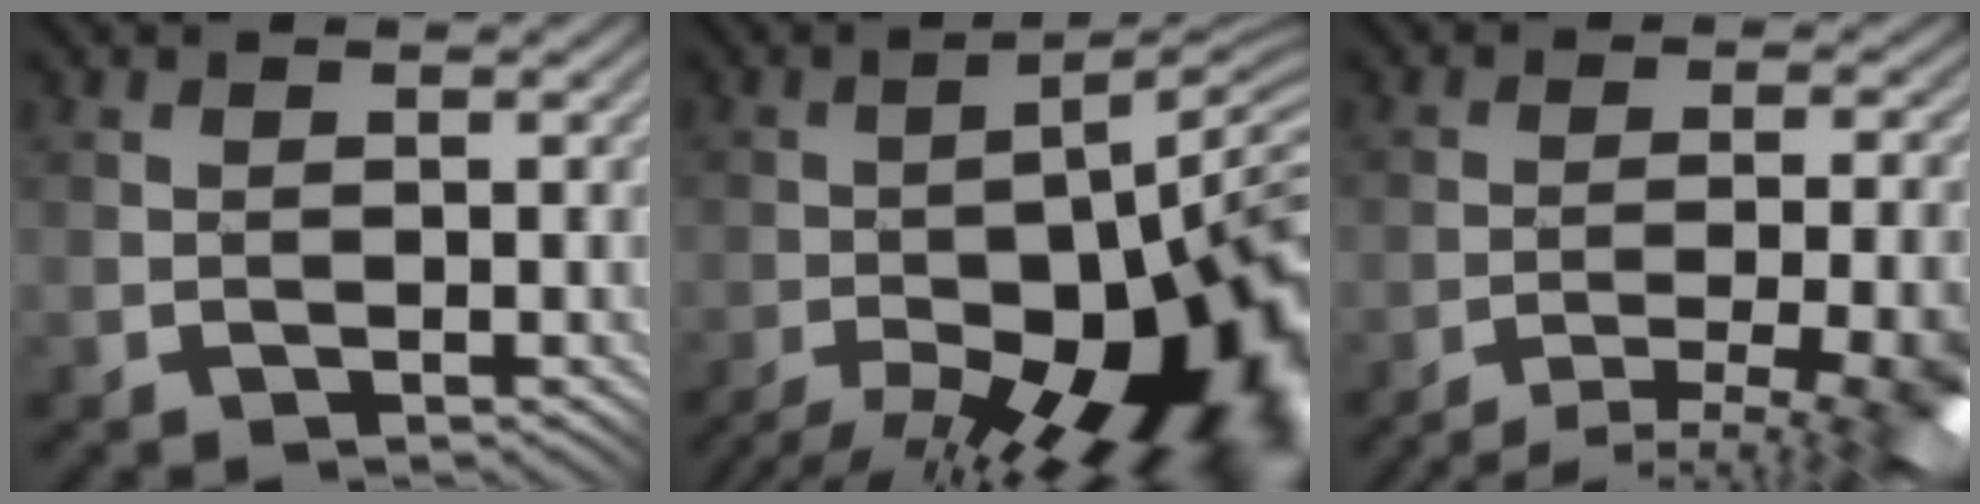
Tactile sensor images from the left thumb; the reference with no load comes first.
{"total": 20.1, "force": [-11.7, 5.9, 15.2], "torque": [-0.184, -0.023, -0.170]}
{"total": 10.7, "force": [-8.4, 0.9, 6.6], "torque": [-0.093, 0.008, -0.108]}